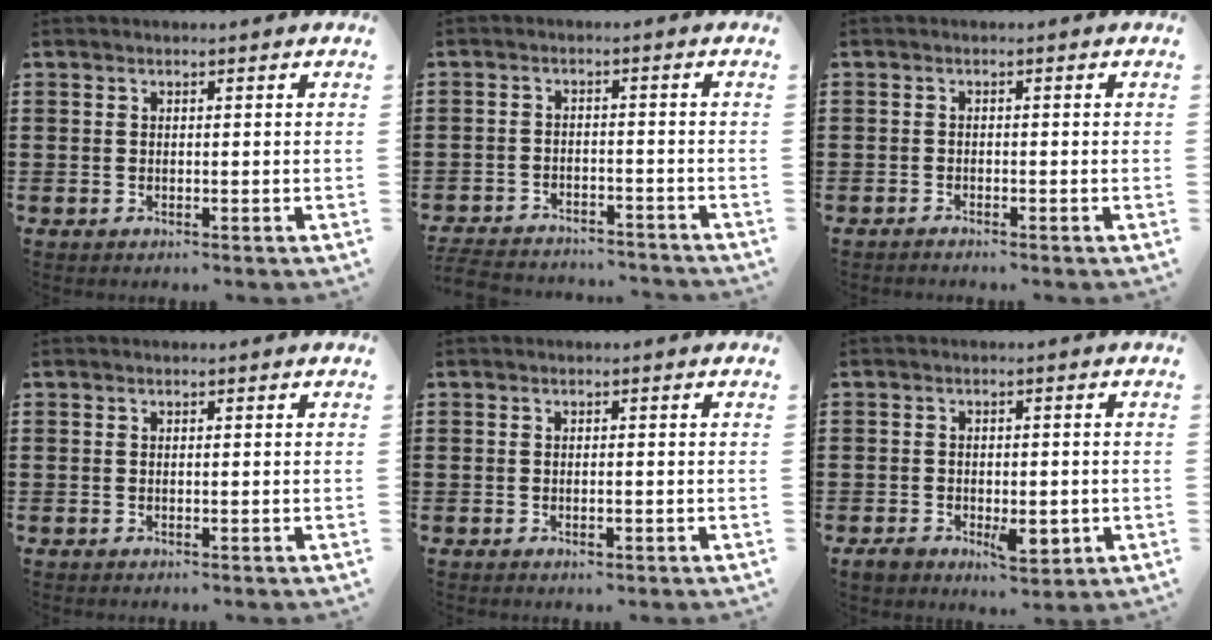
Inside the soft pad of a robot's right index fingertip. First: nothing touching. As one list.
[{"total": 4.0, "force": [-4.0, 0.3, 0.2], "torque": [-0.013, -0.001, -0.086]}, {"total": 0.9, "force": [-0.8, 0.0, 0.1], "torque": [-0.003, 0.000, -0.018]}, {"total": 0.0}, {"total": 0.9, "force": [-0.3, 0.3, 0.7], "torque": [-0.014, -0.005, -0.004]}, {"total": 4.7, "force": [-1.8, 2.7, 3.5], "torque": [-0.064, 0.006, -0.031]}]